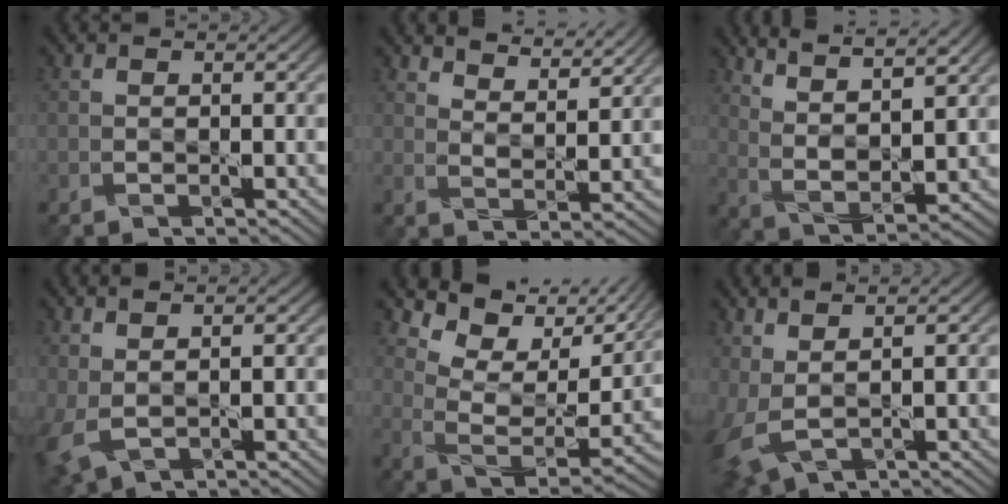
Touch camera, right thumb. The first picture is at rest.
{"total": 6.1, "force": [5.3, 1.4, 2.6], "torque": [-0.050, -0.014, 0.096]}
{"total": 9.9, "force": [7.4, 2.2, 6.1], "torque": [-0.111, -0.006, 0.118]}
{"total": 4.1, "force": [0.5, 2.6, 3.1], "torque": [-0.106, -0.007, 0.019]}
{"total": 11.8, "force": [9.2, 4.1, 6.2], "torque": [-0.143, -0.005, 0.159]}
{"total": 5.9, "force": [0.8, 3.3, 4.9], "torque": [-0.150, -0.012, 0.029]}